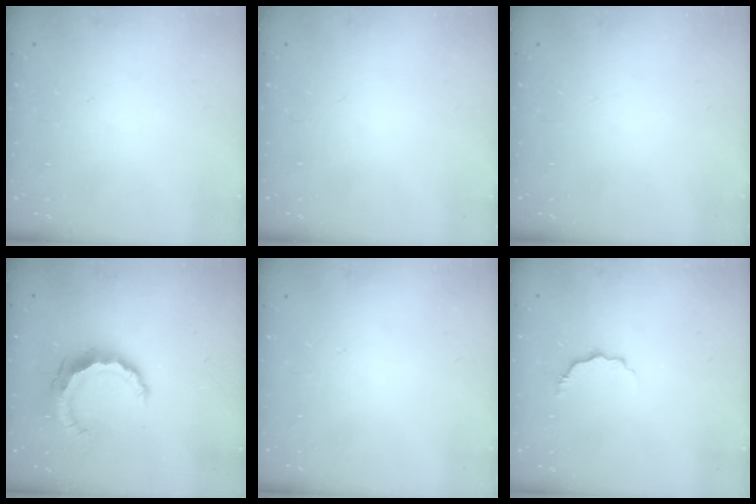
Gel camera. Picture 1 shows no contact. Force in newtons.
{"total": 0.0}
{"total": 0.0}
{"total": 8.5, "press": 8.4, "slide": 0.8}
{"total": 0.0}
{"total": 4.3, "press": 4.3, "slide": 0.7}